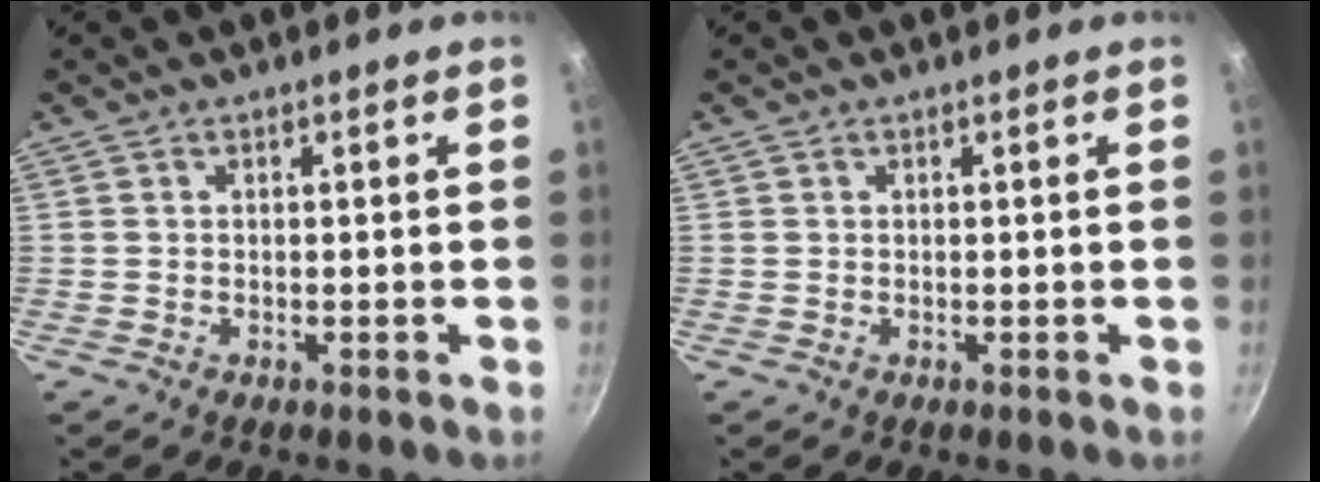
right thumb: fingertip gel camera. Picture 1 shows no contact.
{"total": 0.0}